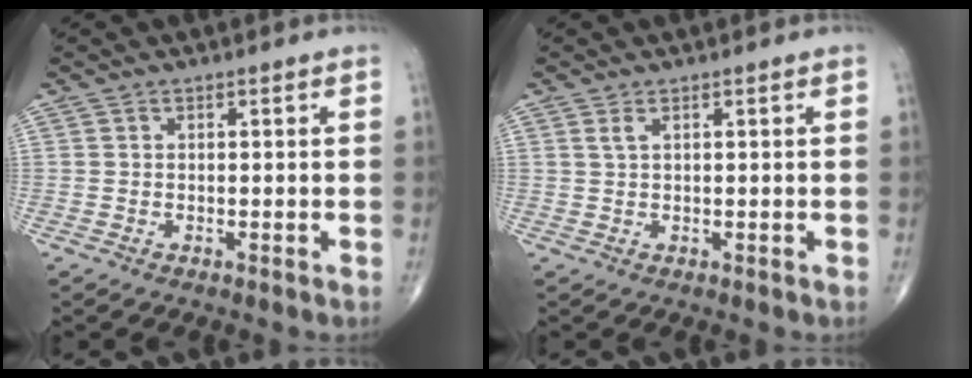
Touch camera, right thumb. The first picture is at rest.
{"total": 1.0, "force": [0.6, 0.3, 0.8], "torque": [-0.021, 0.006, 0.013]}